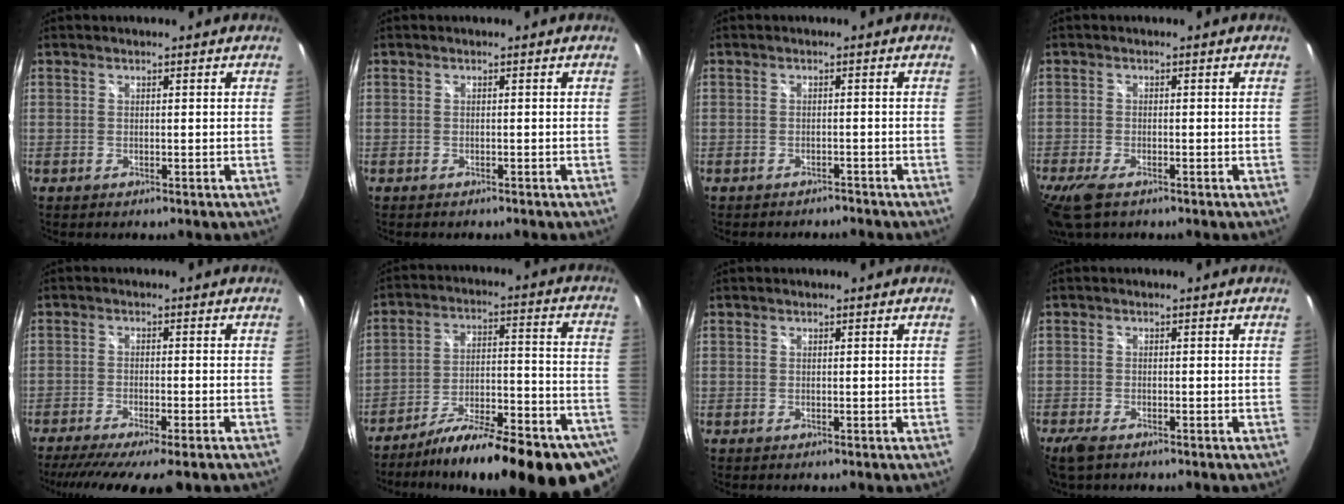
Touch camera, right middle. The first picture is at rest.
{"total": 0.6, "force": [-0.5, 0.2, 0.2], "torque": [-0.005, 0.000, -0.007]}
{"total": 2.5, "force": [-2.4, 0.7, 0.3], "torque": [-0.008, -0.007, -0.032]}
{"total": 6.2, "force": [-4.3, 2.4, 3.9], "torque": [-0.099, -0.025, -0.082]}
{"total": 12.1, "force": [-9.6, 1.2, 7.3], "torque": [-0.146, -0.044, -0.147]}
{"total": 27.2, "force": [-20.9, 5.8, 16.3], "torque": [-0.229, -0.034, -0.287]}
{"total": 0.0}
{"total": 4.1, "force": [-3.0, 1.6, 2.4], "torque": [-0.058, -0.016, -0.056]}